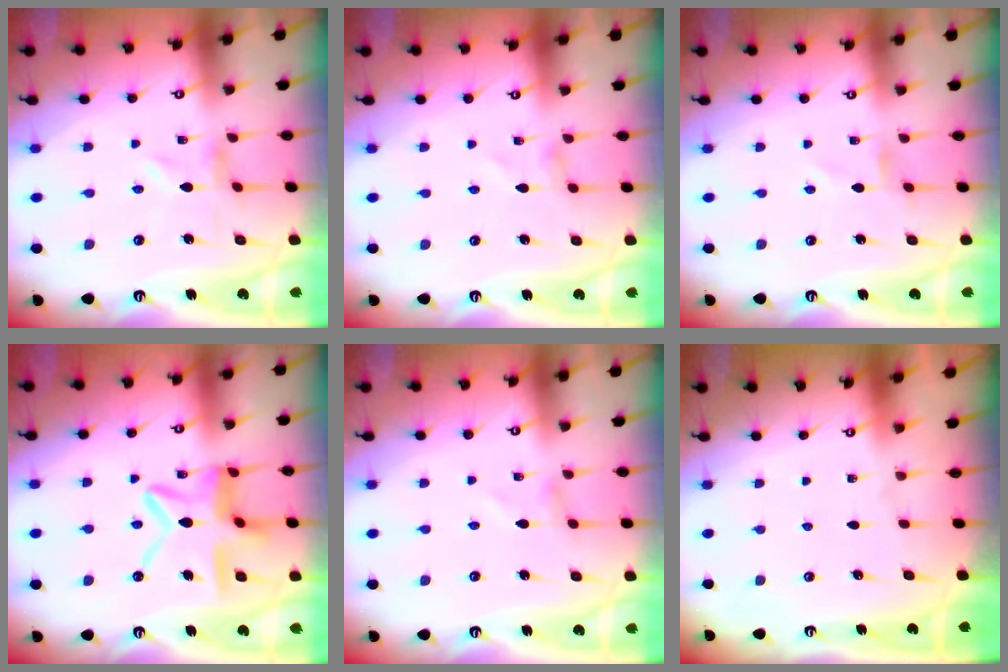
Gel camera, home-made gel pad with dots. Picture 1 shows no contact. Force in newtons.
{"total": 0.0}
{"total": 0.8, "press": 0.8, "slide": 0.2}
{"total": 13.2, "press": 13.2, "slide": 1.1}
{"total": 1.4, "press": 1.4, "slide": 0.1}
{"total": 0.0}